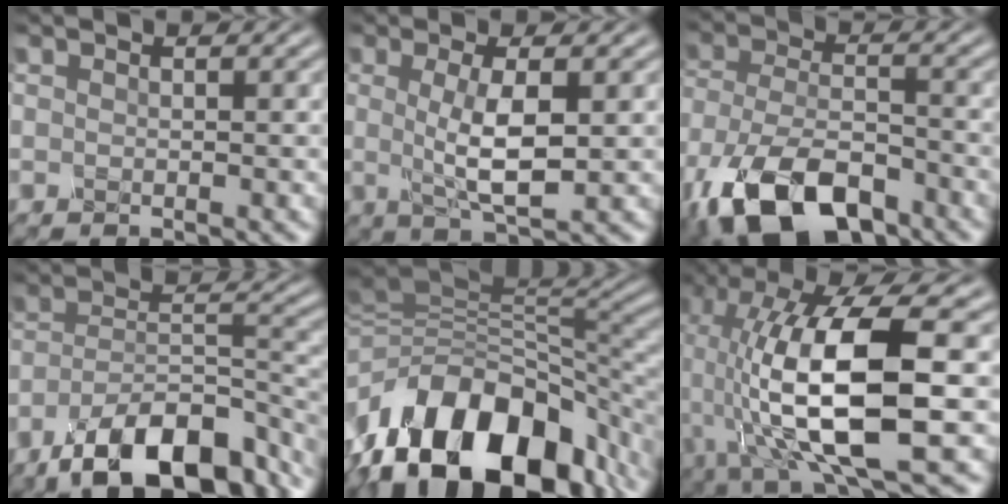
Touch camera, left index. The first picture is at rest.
{"total": 4.5, "force": [0.0, 1.1, 4.4], "torque": [-0.085, -0.003, 0.002]}
{"total": 10.3, "force": [-6.6, 4.6, 6.4], "torque": [-0.138, -0.020, -0.126]}
{"total": 12.5, "force": [-8.8, 4.5, 7.7], "torque": [-0.124, -0.007, -0.158]}
{"total": 15.7, "force": [-7.5, 9.6, 10.0], "torque": [-0.179, 0.004, -0.126]}
{"total": 13.9, "force": [-2.5, 4.4, 13.0], "torque": [-0.248, -0.001, -0.049]}